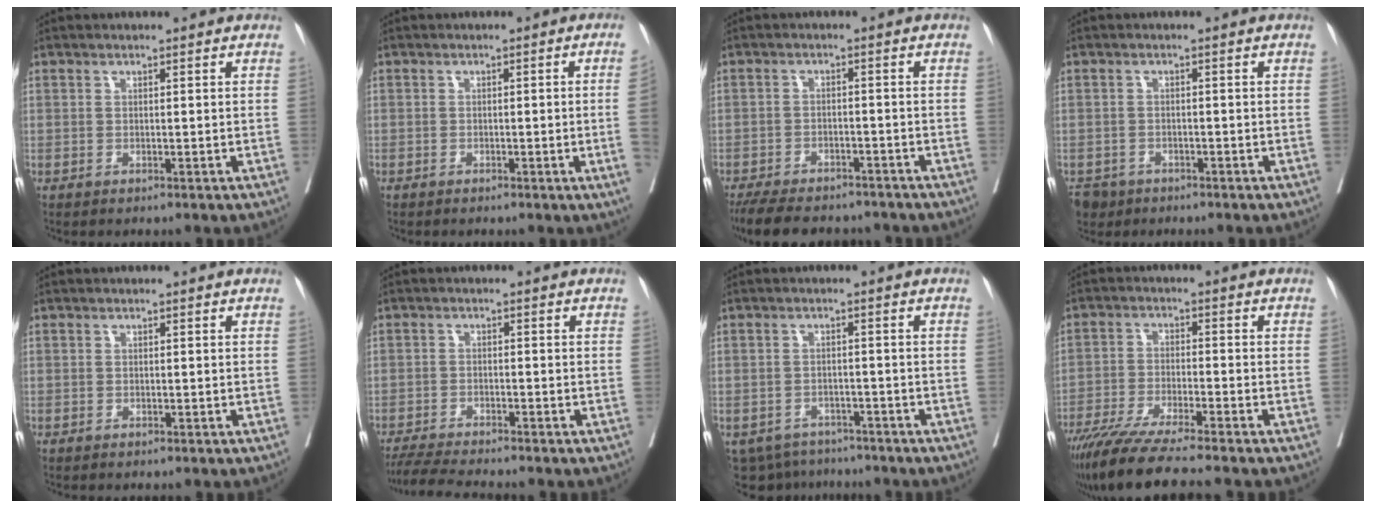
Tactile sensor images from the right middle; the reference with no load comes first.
{"total": 3.3, "force": [-0.8, -1.1, 3.0], "torque": [-0.042, -0.004, -0.011]}
{"total": 13.7, "force": [-11.8, 4.4, 5.4], "torque": [-0.116, -0.008, -0.165]}
{"total": 4.4, "force": [-3.1, 3.1, 0.6], "torque": [-0.014, 0.001, -0.051]}
{"total": 0.0}
{"total": 6.8, "force": [-6.2, -0.6, 2.6], "torque": [-0.042, -0.022, -0.106]}
{"total": 7.6, "force": [-6.7, 3.5, 1.0], "torque": [-0.020, 0.002, -0.090]}
{"total": 12.0, "force": [-10.0, -0.7, 6.6], "torque": [-0.099, -0.037, -0.165]}